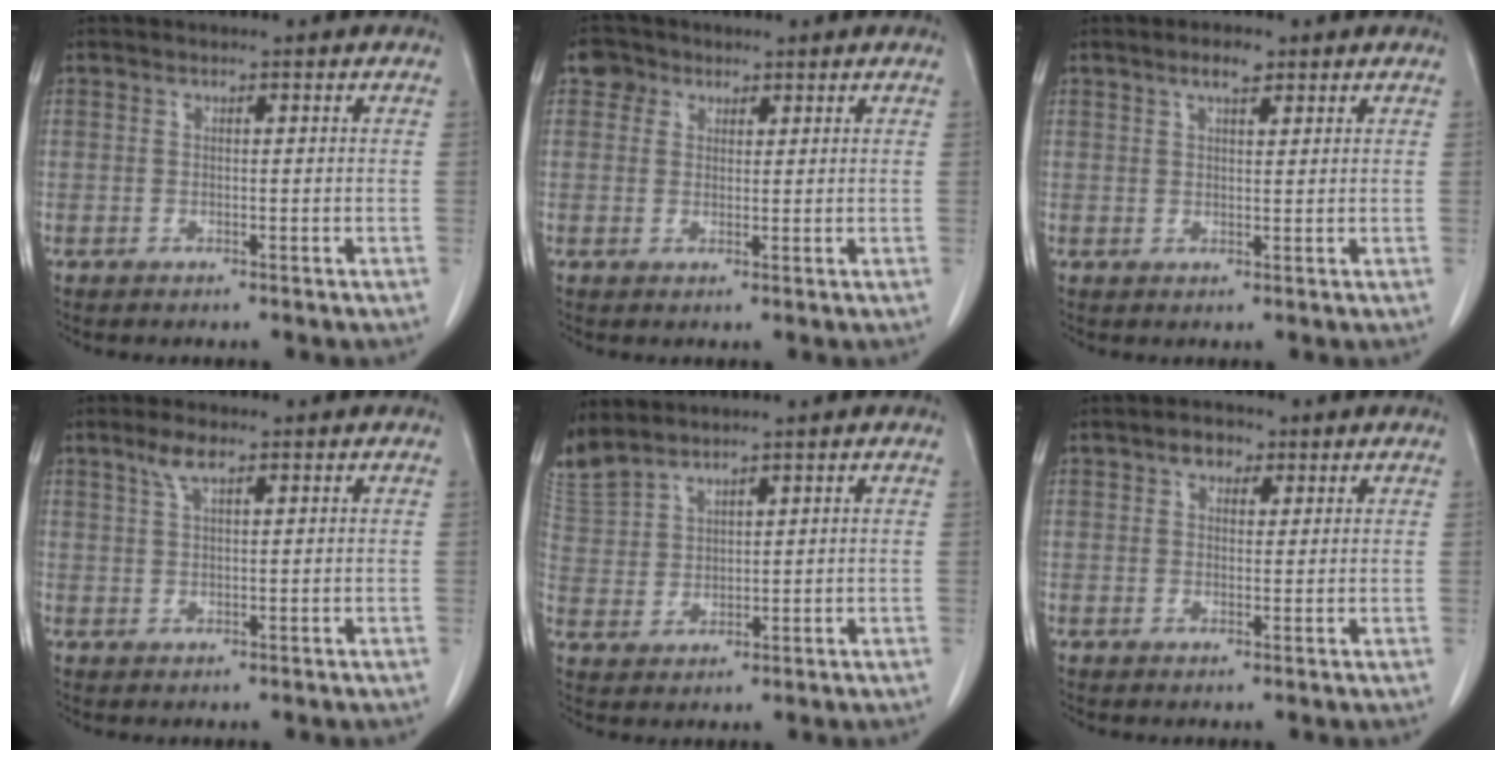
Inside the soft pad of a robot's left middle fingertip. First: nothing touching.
{"total": 3.1, "force": [1.7, 2.5, 0.6], "torque": [-0.007, 0.008, 0.025]}
{"total": 2.8, "force": [1.8, 0.8, 1.9], "torque": [-0.037, 0.004, 0.031]}
{"total": 2.9, "force": [1.8, 0.7, 2.1], "torque": [-0.048, 0.007, 0.039]}
{"total": 6.0, "force": [5.9, 0.9, 0.7], "torque": [-0.034, 0.010, 0.134]}
{"total": 2.9, "force": [1.6, 1.9, 1.6], "torque": [-0.028, 0.012, 0.026]}